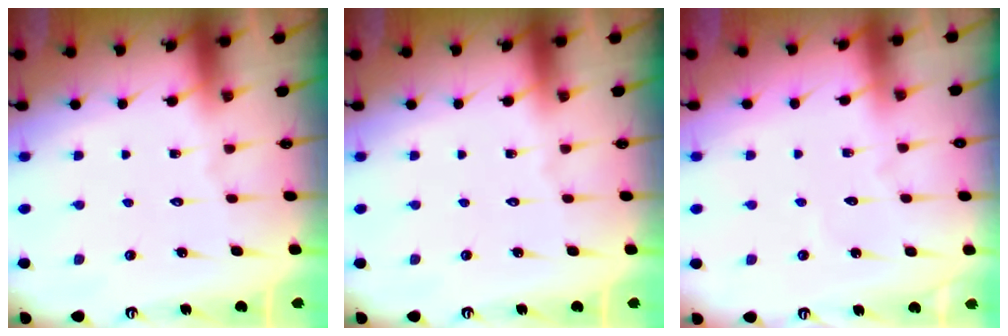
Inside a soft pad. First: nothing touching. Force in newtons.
{"total": 0.0}
{"total": 2.0, "press": 2.0, "slide": 0.1}